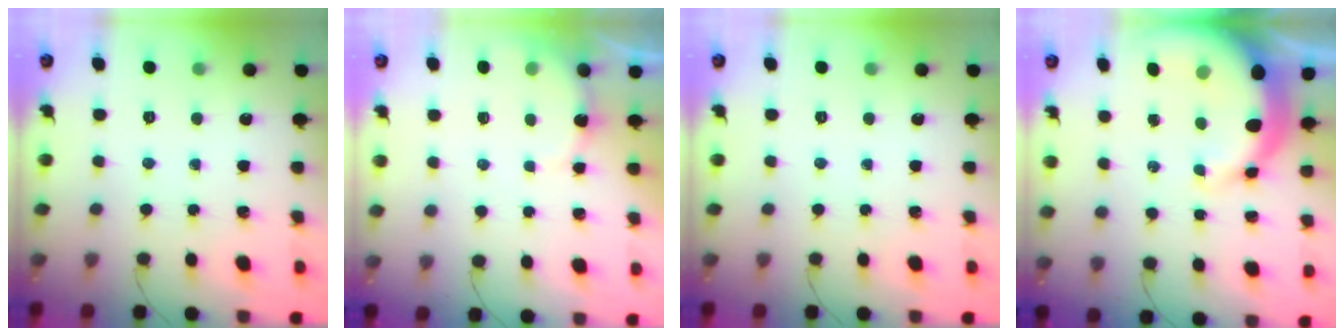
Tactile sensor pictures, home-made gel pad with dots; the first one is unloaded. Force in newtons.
{"total": 5.7, "press": 5.7, "slide": 1.0}
{"total": 0.0}
{"total": 11.6, "press": 11.3, "slide": 2.7}